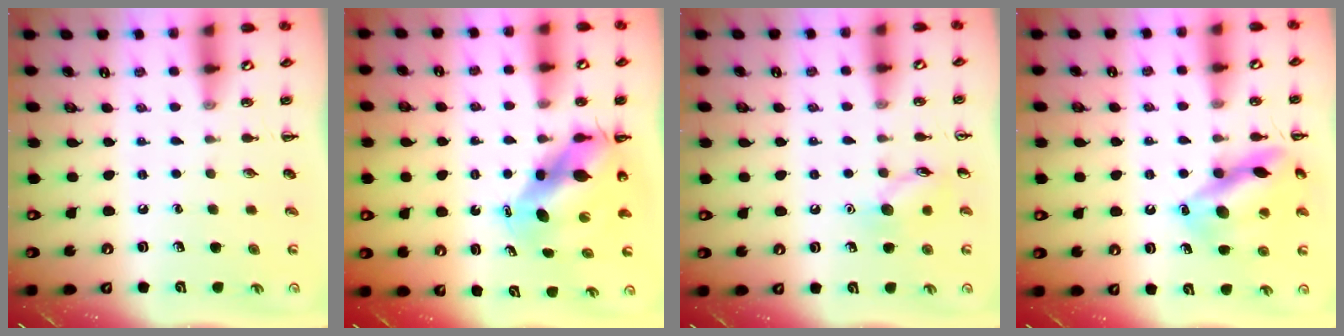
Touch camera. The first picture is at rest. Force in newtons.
{"total": 9.3, "press": 9.0, "slide": 2.4}
{"total": 8.1, "press": 8.1, "slide": 0.7}
{"total": 14.9, "press": 14.8, "slide": 1.7}